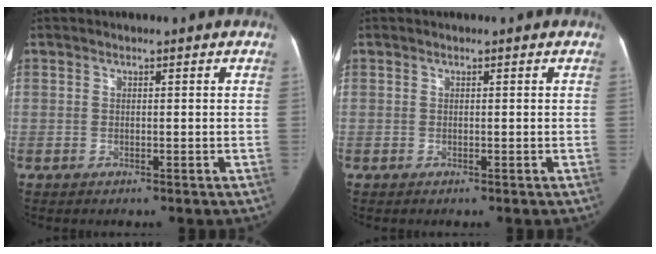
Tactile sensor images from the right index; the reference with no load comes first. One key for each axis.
{"total": 0.0}